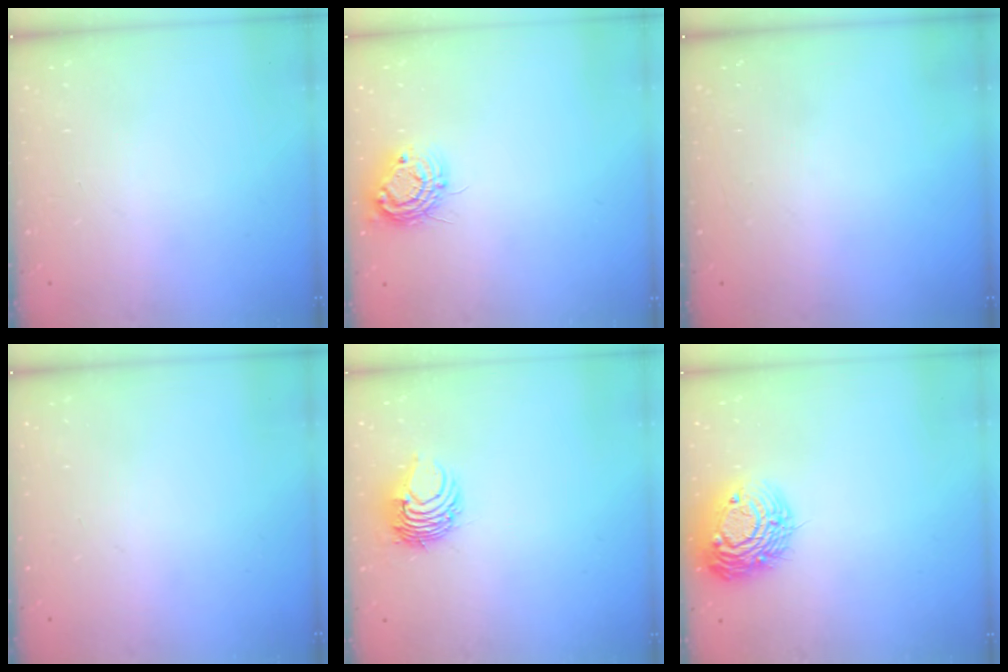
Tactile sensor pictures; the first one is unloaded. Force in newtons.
{"total": 9.8, "press": 9.8, "slide": 0.8}
{"total": 0.0}
{"total": 0.0}
{"total": 7.8, "press": 7.7, "slide": 1.1}
{"total": 13.8, "press": 13.8, "slide": 0.9}